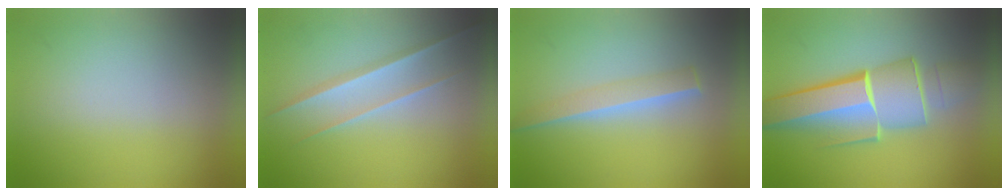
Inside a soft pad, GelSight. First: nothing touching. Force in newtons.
{"total": 1.5}
{"total": 2.4}
{"total": 6.7}